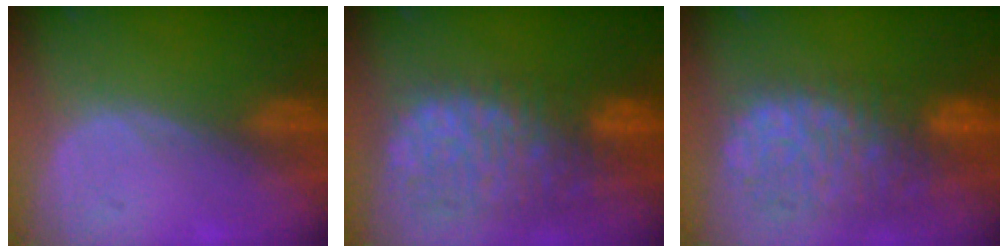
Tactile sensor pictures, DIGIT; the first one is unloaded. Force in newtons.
{"total": 12.6, "press": 10.3, "slide": 7.2}
{"total": 12.7, "press": 10.5, "slide": 7.1}